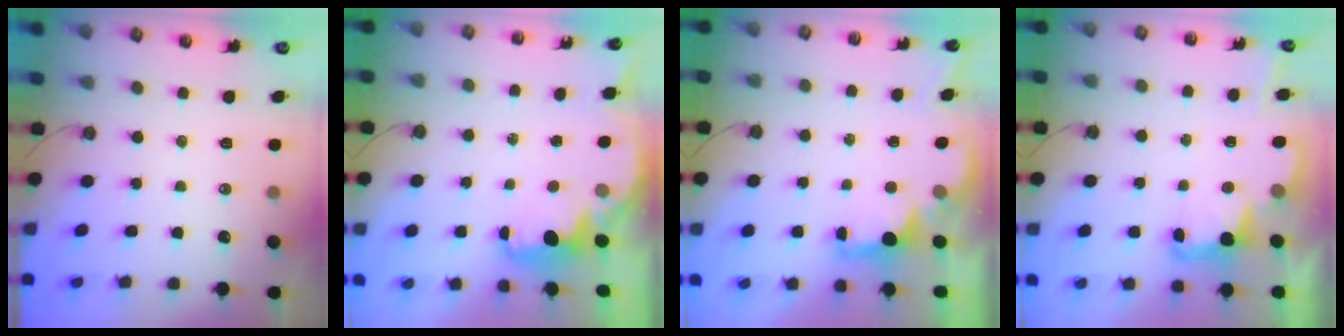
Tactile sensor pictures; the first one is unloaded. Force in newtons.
{"total": 2.3, "press": 2.3, "slide": 0.4}
{"total": 2.1, "press": 2.0, "slide": 0.8}
{"total": 3.3, "press": 3.3, "slide": 0.6}